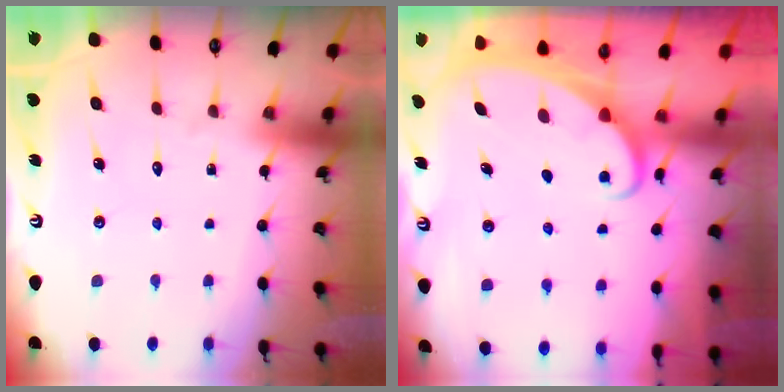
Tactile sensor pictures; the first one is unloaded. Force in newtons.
{"total": 2.2, "press": 2.2, "slide": 0.3}